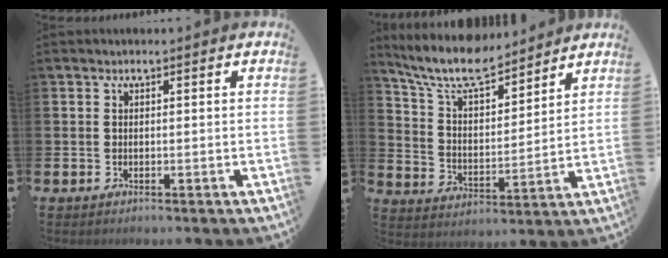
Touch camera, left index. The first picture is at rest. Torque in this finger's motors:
{"motor_torque": [1.04, -0.93, 0.64, 0.21]}